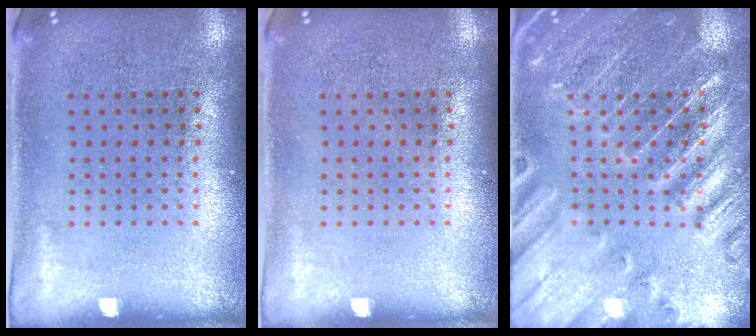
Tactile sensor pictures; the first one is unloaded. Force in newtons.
{"total": 0.0}
{"total": 3.1, "press": 3.1, "slide": 0.6}